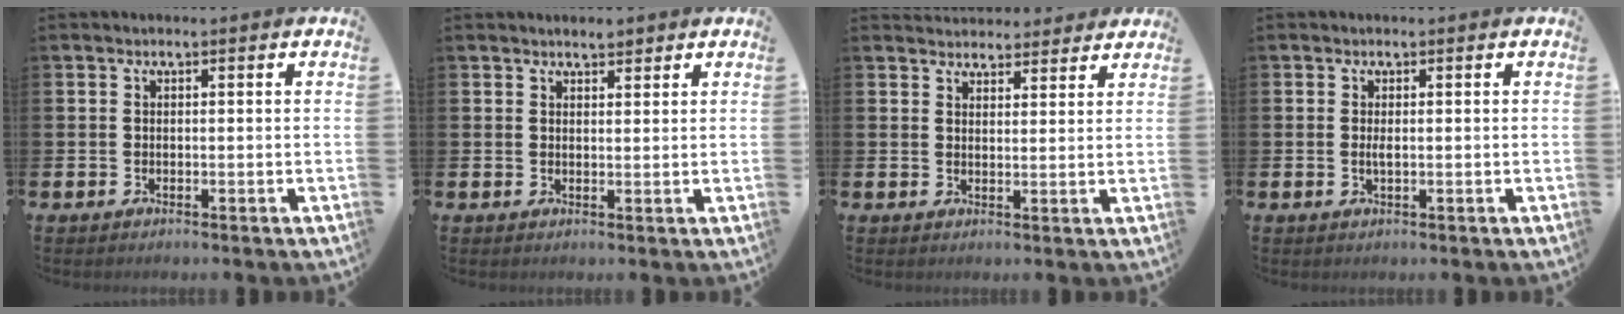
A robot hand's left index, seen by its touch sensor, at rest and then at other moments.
{"total": 2.2, "force": [2.1, 0.6, 0.2], "torque": [0.000, -0.005, 0.036]}
{"total": 3.8, "force": [3.6, 1.1, -0.1], "torque": [0.004, -0.017, 0.064]}
{"total": 0.9, "force": [0.0, 0.2, 0.9], "torque": [-0.019, 0.001, 0.000]}